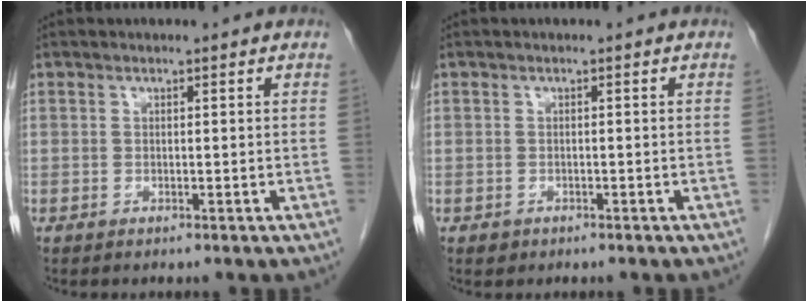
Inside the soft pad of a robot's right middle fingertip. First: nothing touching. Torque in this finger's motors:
{"motor_torque": [0.45, -0.05, 0.01, 0.01]}